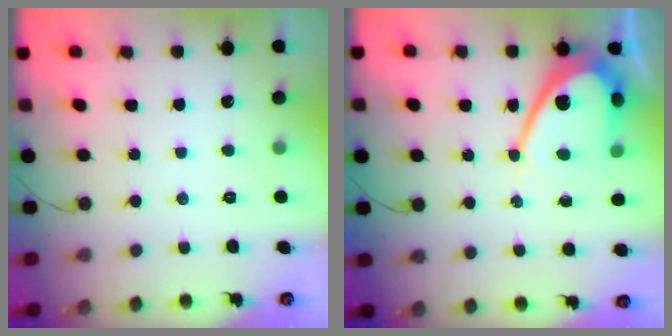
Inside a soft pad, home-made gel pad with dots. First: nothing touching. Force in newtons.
{"total": 11.9, "press": 11.8, "slide": 0.9}